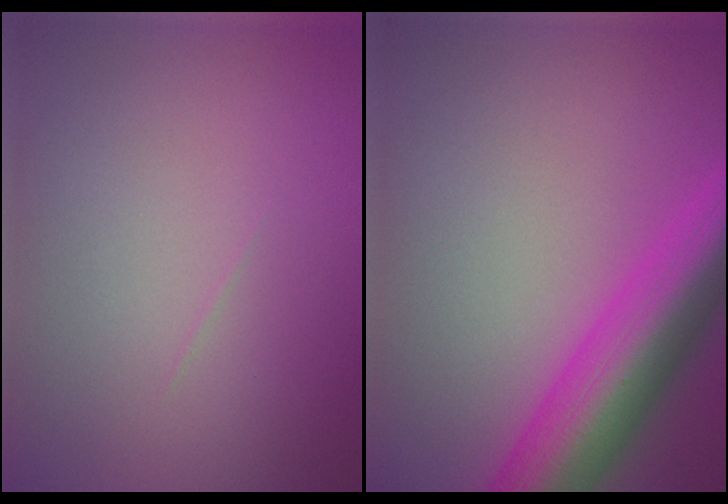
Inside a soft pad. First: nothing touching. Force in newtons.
{"total": 9.0, "press": 9.0, "slide": 0.4}